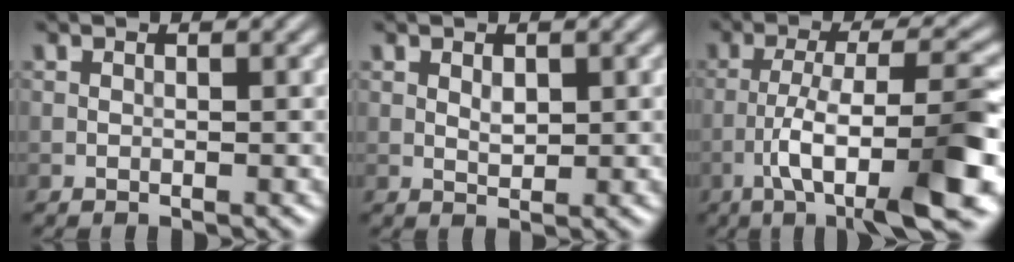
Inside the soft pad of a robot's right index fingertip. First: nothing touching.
{"total": 1.2, "force": [0.5, 0.7, 0.7], "torque": [-0.016, -0.003, 0.011]}
{"total": 10.4, "force": [-4.4, 2.6, 9.0], "torque": [-0.147, 0.014, -0.071]}